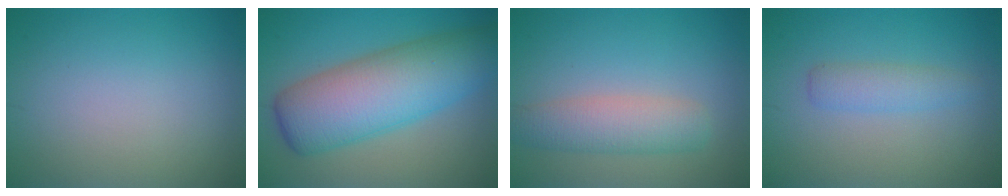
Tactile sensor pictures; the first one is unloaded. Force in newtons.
{"total": 10.2, "press": 10.2, "slide": 0.2}
{"total": 3.2, "press": 3.2, "slide": 0.3}
{"total": 2.1, "press": 2.1, "slide": 0.1}